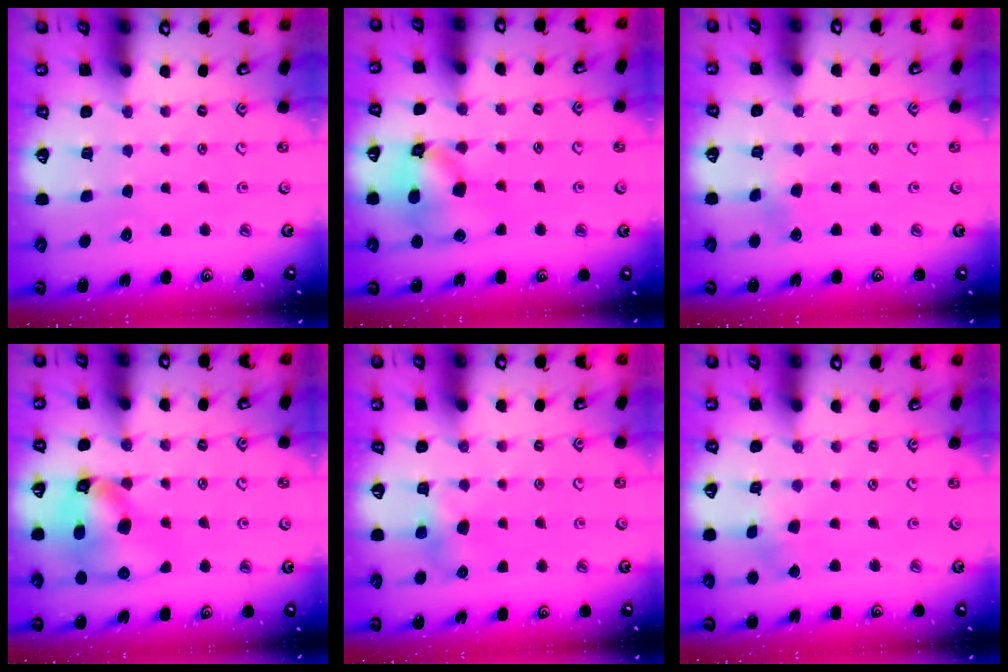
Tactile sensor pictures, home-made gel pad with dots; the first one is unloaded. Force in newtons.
{"total": 14.6, "press": 14.5, "slide": 2.1}
{"total": 2.3, "press": 2.3, "slide": 0.2}
{"total": 14.5, "press": 14.3, "slide": 2.1}
{"total": 5.8, "press": 5.8, "slide": 0.4}
{"total": 1.9, "press": 1.9, "slide": 0.2}